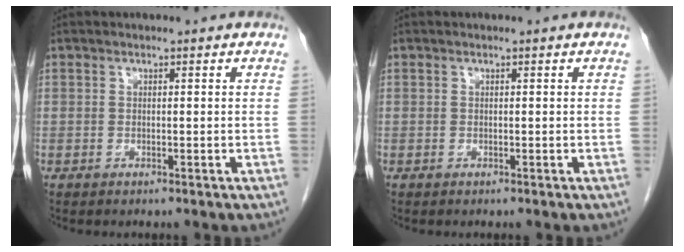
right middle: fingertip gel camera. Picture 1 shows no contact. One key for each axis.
{"total": 0.0}